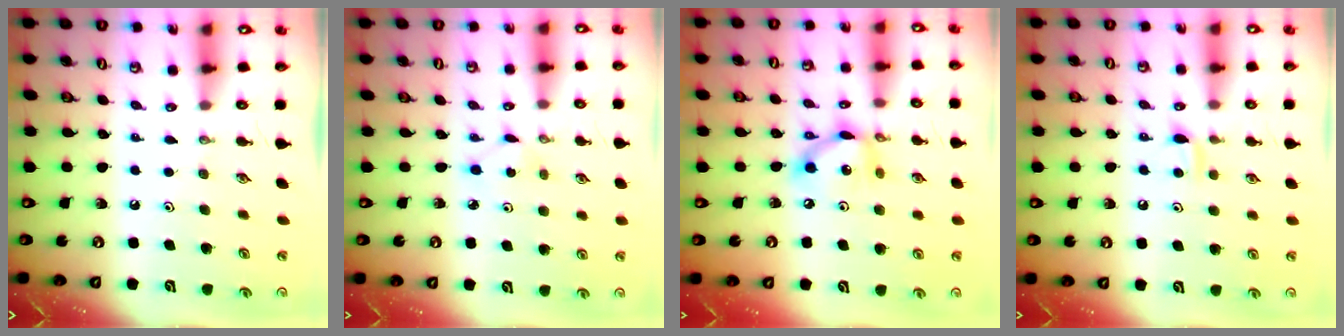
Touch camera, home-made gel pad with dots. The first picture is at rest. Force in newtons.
{"total": 1.3, "press": 1.3, "slide": 0.2}
{"total": 9.7, "press": 9.7, "slide": 0.6}
{"total": 4.3, "press": 4.2, "slide": 0.7}